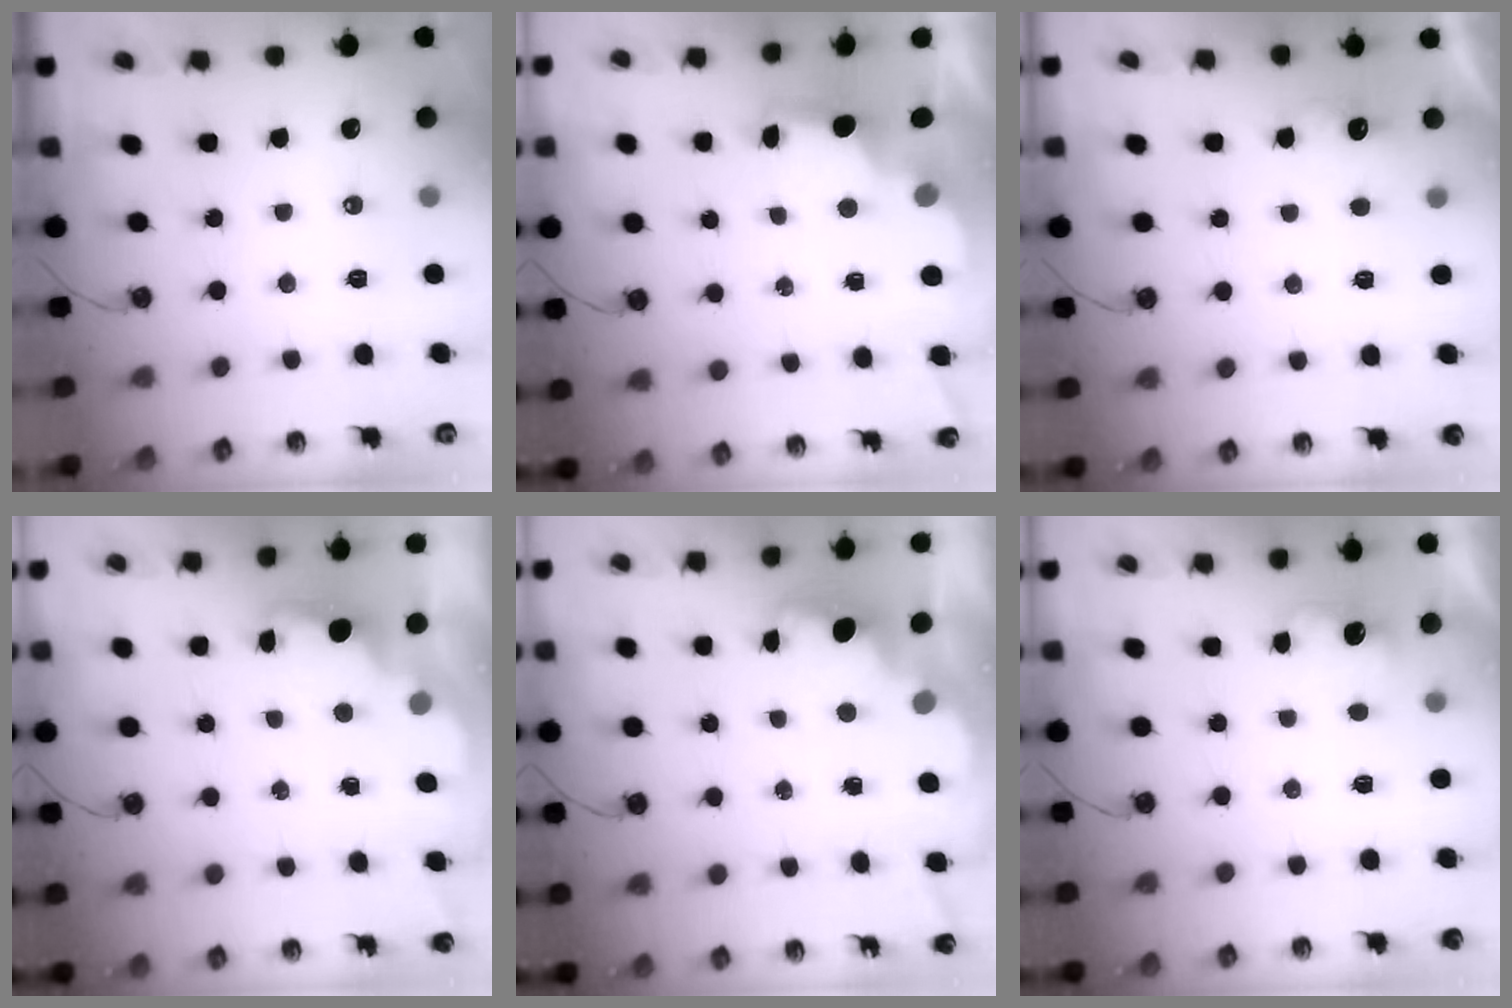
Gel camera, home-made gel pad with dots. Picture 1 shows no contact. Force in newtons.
{"total": 2.7, "press": 2.6, "slide": 0.9}
{"total": 2.1, "press": 1.9, "slide": 0.8}
{"total": 1.5, "press": 1.4, "slide": 0.7}
{"total": 3.4, "press": 3.3, "slide": 0.8}
{"total": 2.4, "press": 2.3, "slide": 0.8}